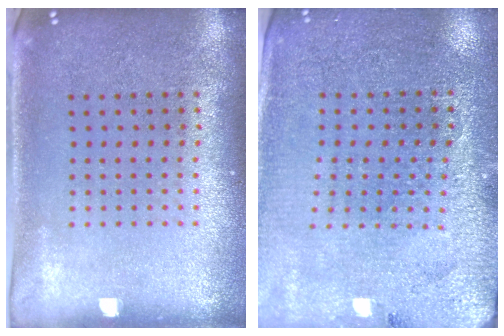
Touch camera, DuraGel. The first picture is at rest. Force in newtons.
{"total": 2.7, "press": 2.7, "slide": 0.3}